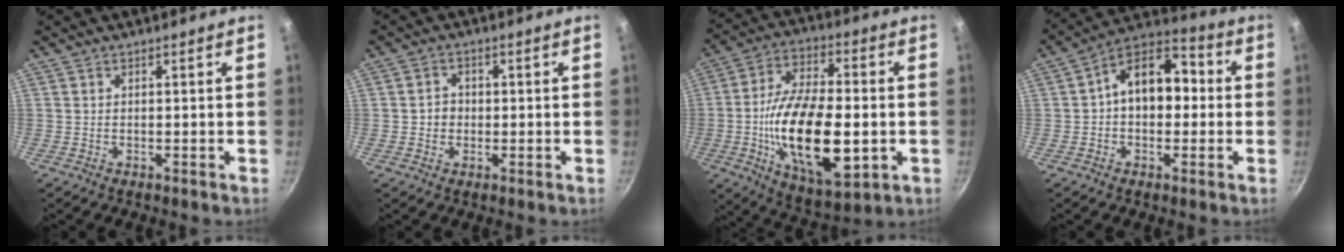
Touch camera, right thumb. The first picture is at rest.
{"total": 3.3, "force": [-0.2, 3.0, 1.4], "torque": [-0.007, 0.006, -0.007]}
{"total": 23.0, "force": [-3.8, 10.8, 19.9], "torque": [-0.342, 0.009, -0.059]}
{"total": 13.5, "force": [0.7, 9.2, 9.9], "torque": [-0.103, 0.046, -0.009]}